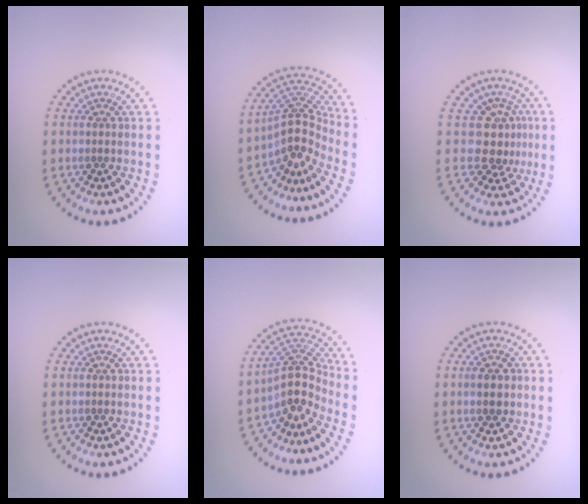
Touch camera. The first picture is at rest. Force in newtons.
{"total": 4.0, "press": 2.8, "slide": 3.0}
{"total": 3.0, "press": 2.1, "slide": 2.1}
{"total": 0.0}
{"total": 4.0, "press": 2.9, "slide": 2.8}
{"total": 1.6, "press": 1.6, "slide": 0.1}